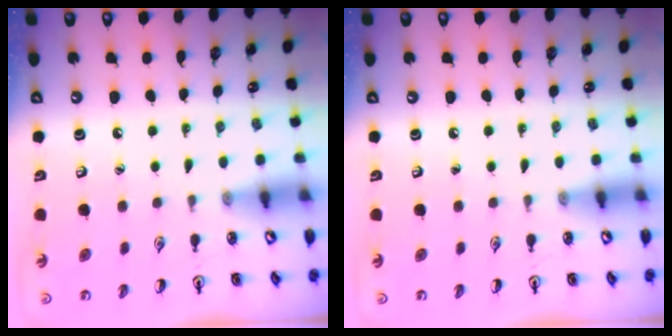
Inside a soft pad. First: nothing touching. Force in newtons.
{"total": 0.0}